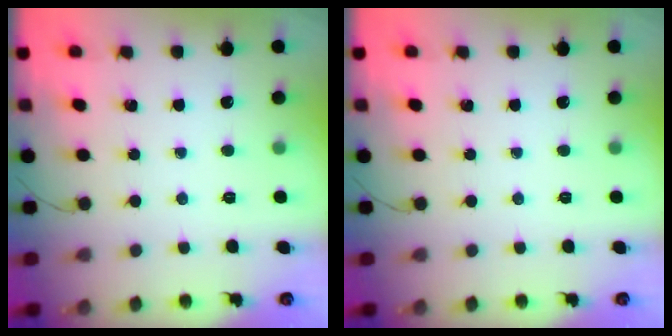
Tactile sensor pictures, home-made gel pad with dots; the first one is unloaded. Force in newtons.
{"total": 0.0}